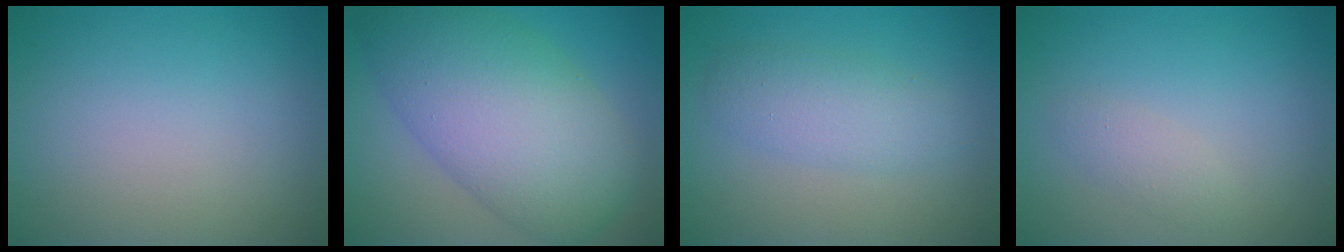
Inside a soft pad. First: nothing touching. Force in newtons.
{"total": 10.8, "press": 10.8, "slide": 0.3}
{"total": 3.3, "press": 3.3, "slide": 0.1}
{"total": 1.3, "press": 1.3, "slide": 0.0}